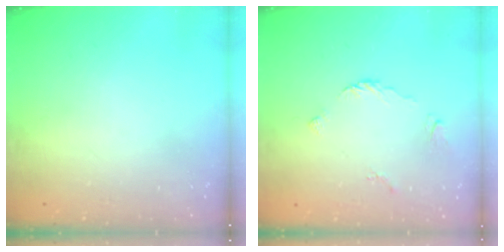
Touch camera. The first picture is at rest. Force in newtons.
{"total": 3.0, "press": 3.0, "slide": 0.4}